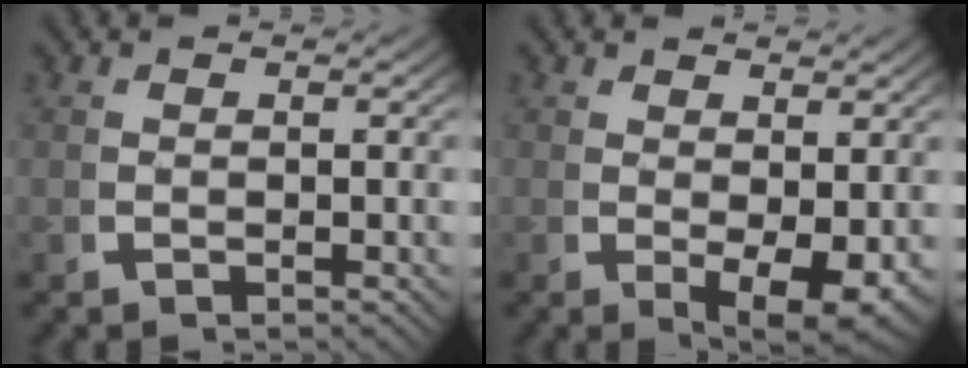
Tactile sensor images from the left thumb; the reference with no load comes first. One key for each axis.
{"total": 3.9, "fx": 0.0, "fy": 2.0, "fz": 3.4, "tx": -0.057, "ty": -0.028, "tz": 0.017}